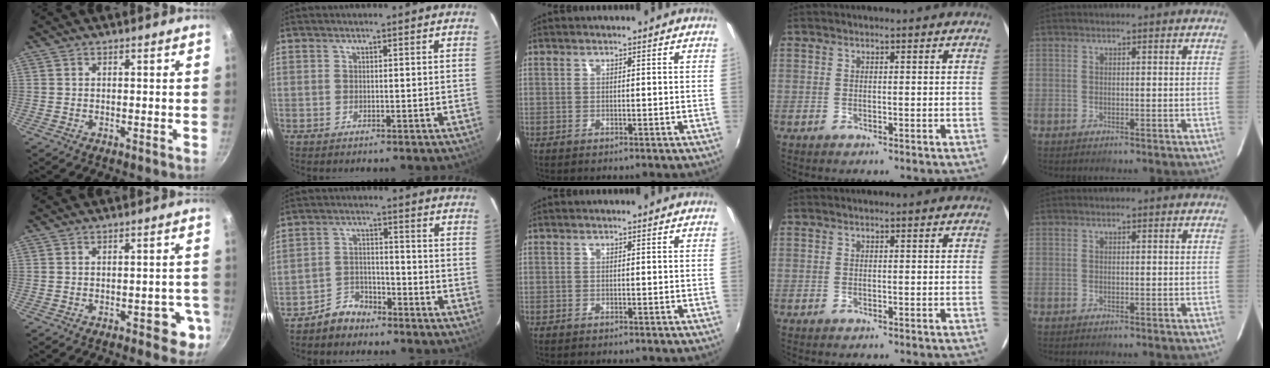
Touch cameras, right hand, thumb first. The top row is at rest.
{"thumb": {"total": 5.9, "force": [-2.3, 3.1, 4.4], "torque": [-0.020, 0.018, -0.023]}, "index": {"total": 5.4, "force": [-4.5, 3.0, 0.6], "torque": [-0.023, 0.020, -0.078]}}